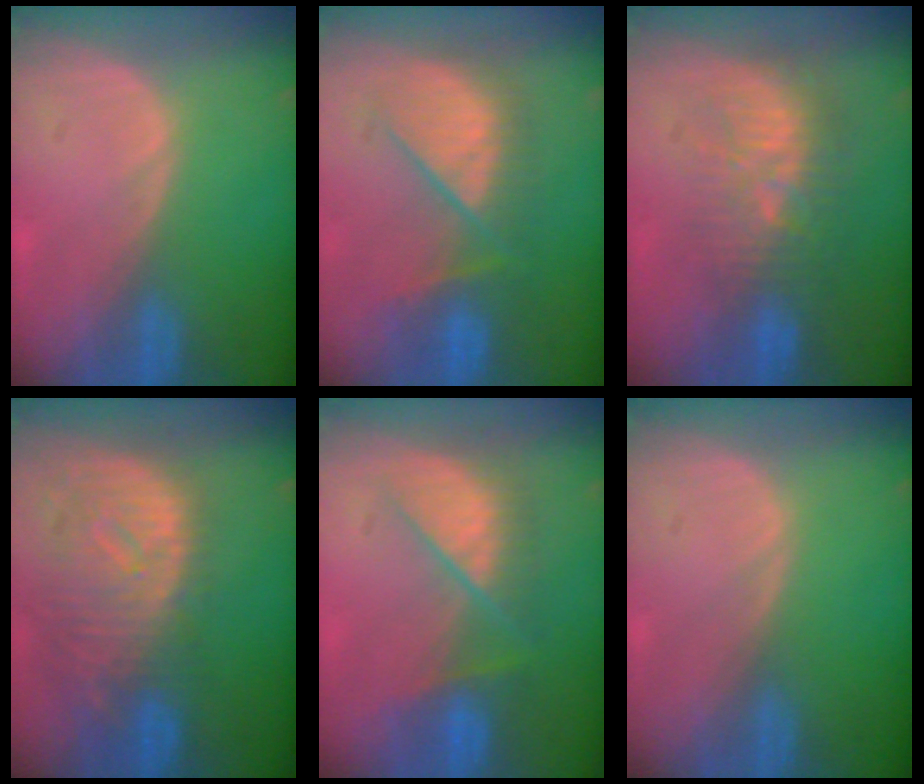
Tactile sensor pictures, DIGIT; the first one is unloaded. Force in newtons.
{"total": 8.4, "press": 8.4, "slide": 0.6}
{"total": 9.1, "press": 8.7, "slide": 2.7}
{"total": 11.9, "press": 10.2, "slide": 6.2}
{"total": 7.2, "press": 7.2, "slide": 0.6}
{"total": 0.0}